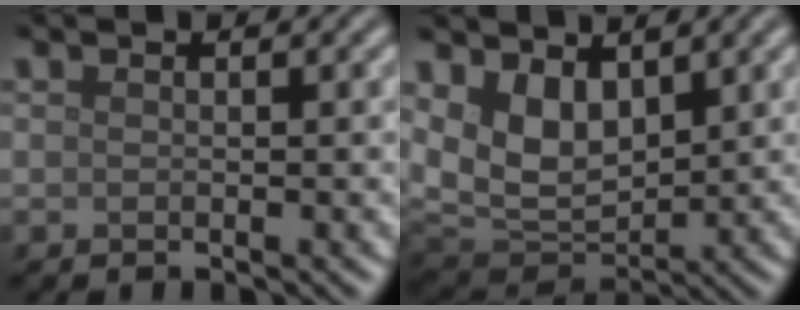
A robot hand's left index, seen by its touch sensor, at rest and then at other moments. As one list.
[{"total": 6.3, "force": [2.3, 4.0, 4.3], "torque": [-0.090, -0.018, 0.045]}]